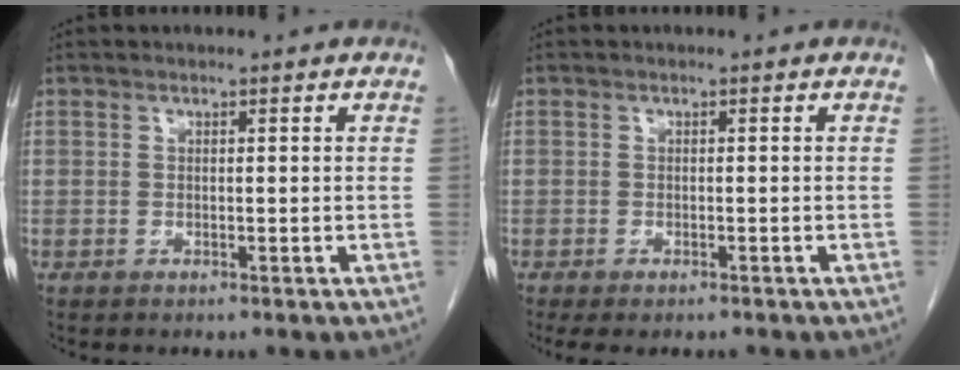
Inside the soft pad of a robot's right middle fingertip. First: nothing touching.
{"total": 4.3, "force": [-3.4, 1.7, 1.9], "torque": [-0.023, -0.007, -0.047]}